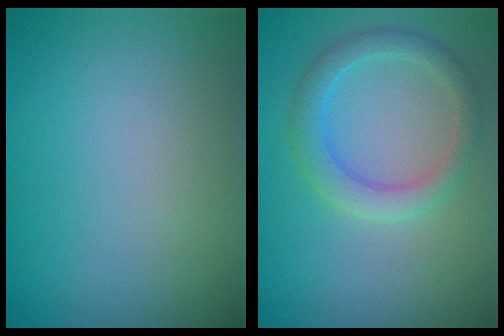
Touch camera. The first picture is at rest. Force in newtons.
{"total": 3.0, "press": 3.0, "slide": 0.2}